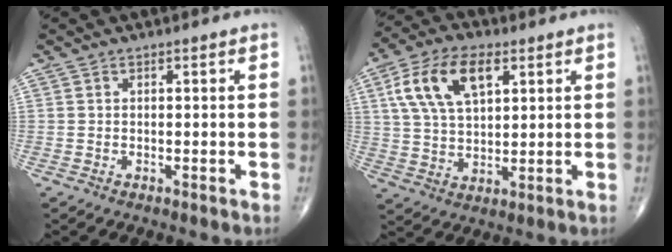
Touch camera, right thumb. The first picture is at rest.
{"total": 13.6, "force": [5.1, 7.2, 10.3], "torque": [-0.189, 0.000, 0.096]}